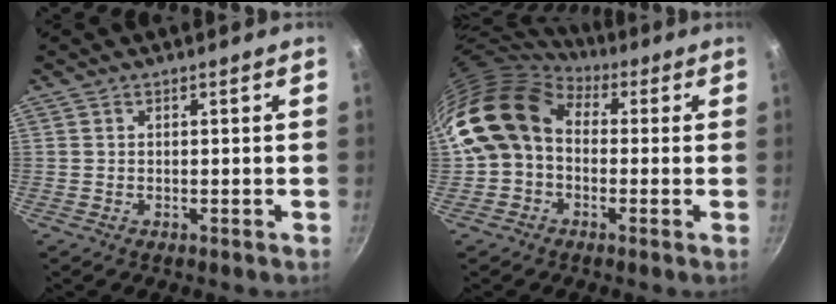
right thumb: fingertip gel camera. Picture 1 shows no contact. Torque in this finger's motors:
{"motor_torque": [-0.68, 2.04, 1.43, -1.00, 0.37]}